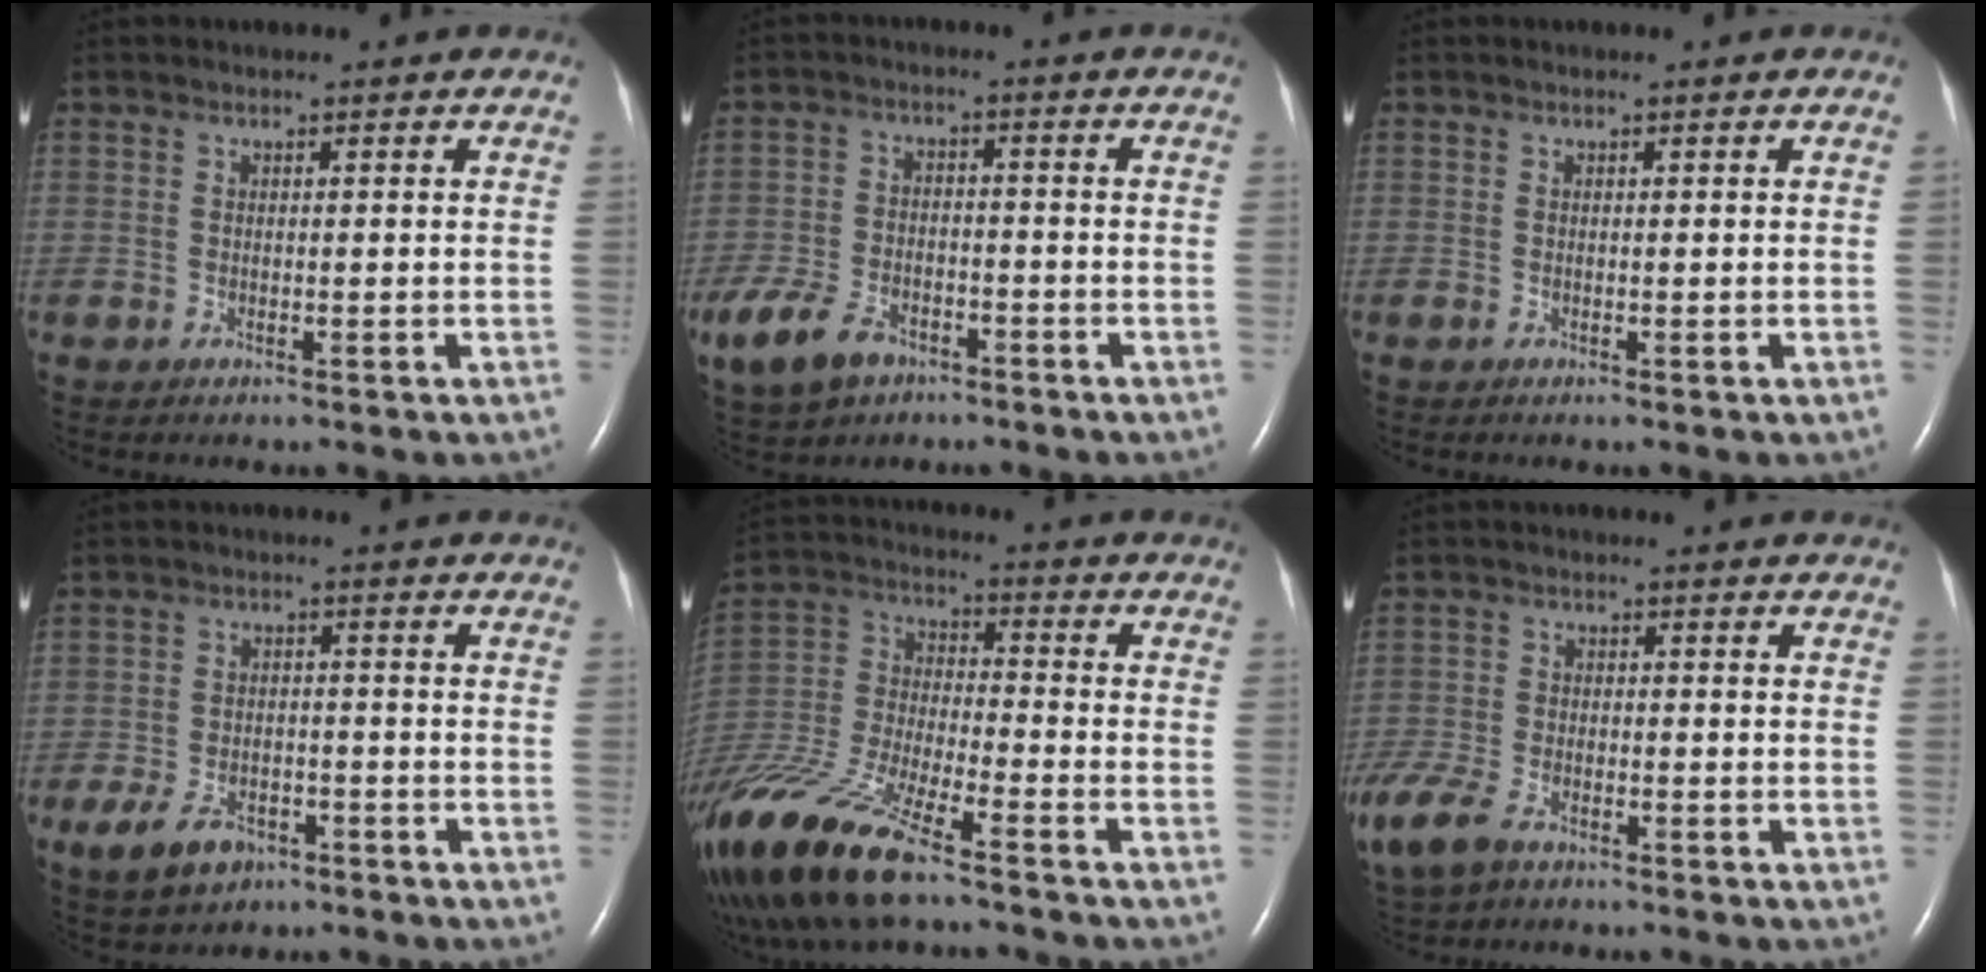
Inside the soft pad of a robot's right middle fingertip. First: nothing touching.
{"total": 8.7, "force": [-5.3, 5.0, 4.7], "torque": [-0.103, -0.005, -0.091]}
{"total": 0.6, "force": [0.1, 0.3, -0.6], "torque": [0.008, 0.003, -0.001]}
{"total": 6.2, "force": [-3.6, 3.8, 3.3], "torque": [-0.066, -0.001, -0.055]}
{"total": 21.2, "force": [-15.2, 4.7, 14.0], "torque": [-0.358, -0.046, -0.292]}
{"total": 9.9, "force": [-6.6, 4.9, 5.5], "torque": [-0.137, -0.016, -0.120]}